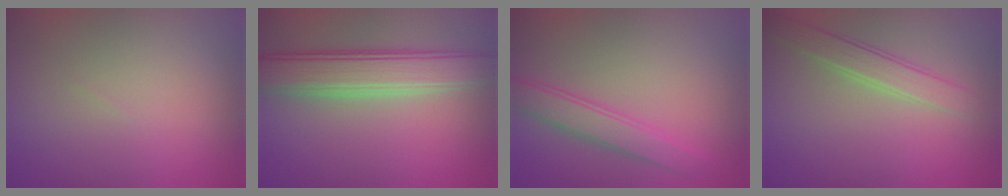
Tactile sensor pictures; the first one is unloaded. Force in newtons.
{"total": 5.3, "press": 5.3, "slide": 0.4}
{"total": 2.8, "press": 2.8, "slide": 0.1}
{"total": 2.5, "press": 2.5, "slide": 0.1}